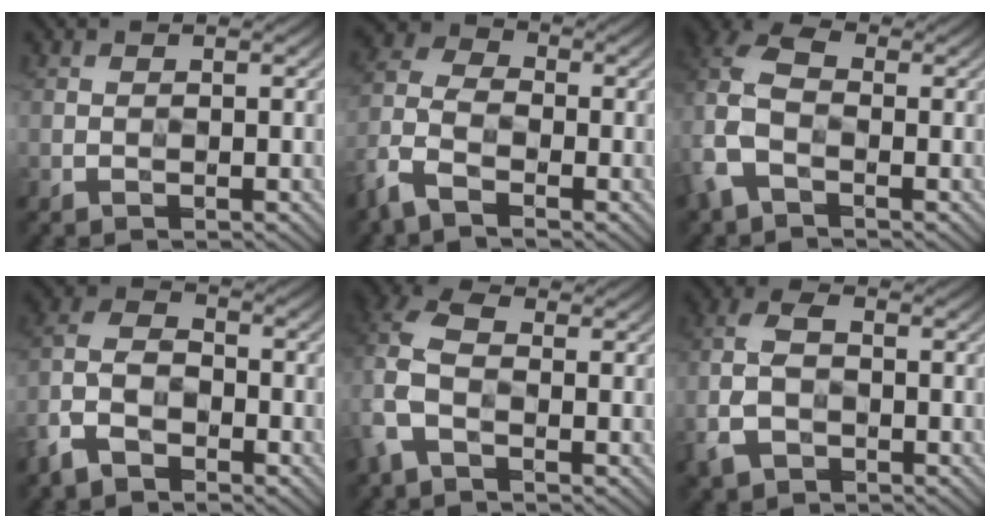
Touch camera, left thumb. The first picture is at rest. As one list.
[{"total": 7.4, "force": [-4.2, 4.1, 4.5], "torque": [-0.122, -0.008, -0.101]}, {"total": 6.8, "force": [-1.1, 4.6, 4.9], "torque": [-0.123, 0.010, -0.041]}, {"total": 7.1, "force": [-4.6, 3.8, 3.8], "torque": [-0.093, -0.004, -0.107]}, {"total": 5.8, "force": [-0.5, 3.7, 4.4], "torque": [-0.115, 0.009, -0.027]}, {"total": 5.7, "force": [-2.4, 3.5, 3.9], "torque": [-0.102, -0.002, -0.056]}]